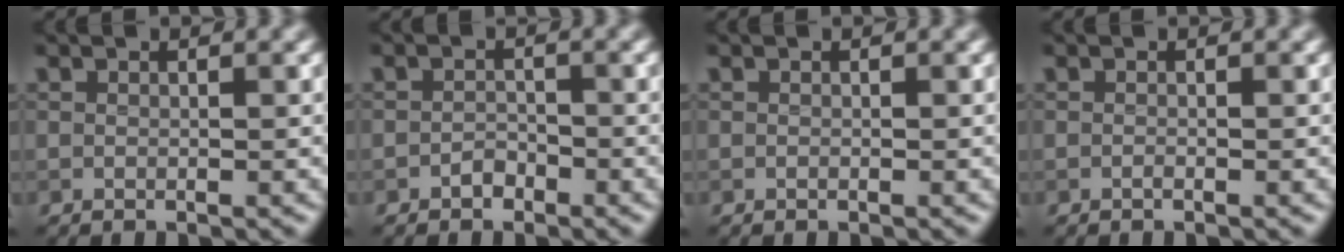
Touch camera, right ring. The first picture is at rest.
{"total": 1.1, "force": [-0.8, 0.7, 0.4], "torque": [-0.003, 0.004, -0.014]}
{"total": 0.0}
{"total": 0.0}